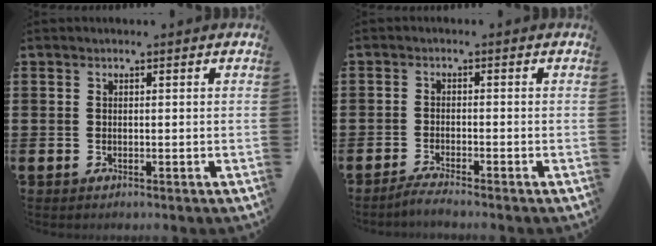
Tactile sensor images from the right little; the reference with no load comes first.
{"total": 1.7, "force": [-1.5, -0.1, 0.8], "torque": [-0.012, 0.002, -0.029]}